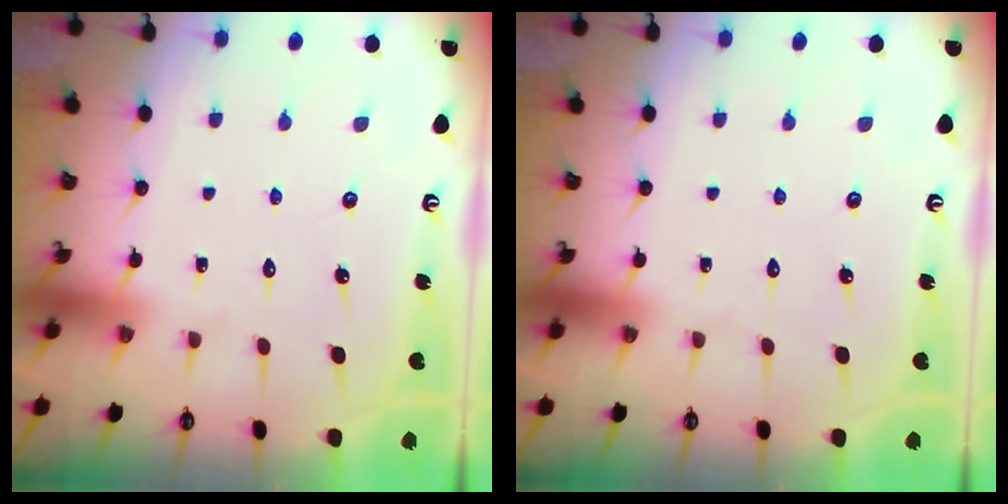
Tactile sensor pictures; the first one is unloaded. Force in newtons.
{"total": 0.0}